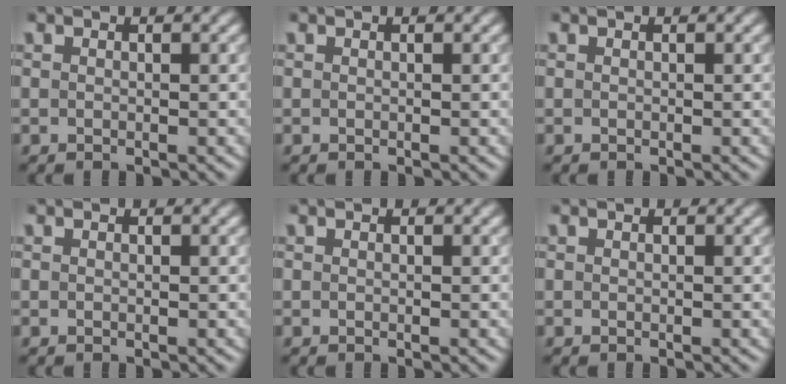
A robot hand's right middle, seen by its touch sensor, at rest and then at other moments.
{"total": 0.0}
{"total": 0.0}
{"total": 0.0}
{"total": 0.0}
{"total": 0.0}